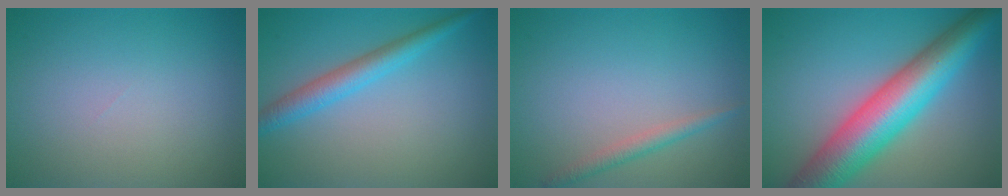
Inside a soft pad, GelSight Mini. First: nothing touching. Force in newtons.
{"total": 3.2, "press": 3.2, "slide": 0.1}
{"total": 1.6, "press": 1.6, "slide": 0.1}
{"total": 10.6, "press": 10.6, "slide": 0.0}